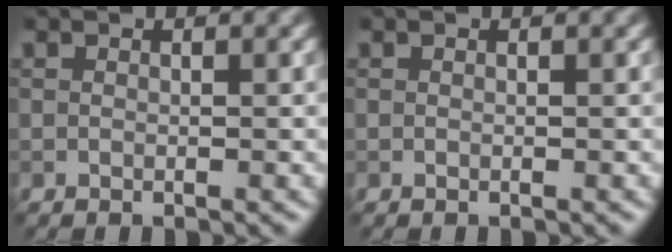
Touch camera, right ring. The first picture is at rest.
{"total": 0.0}